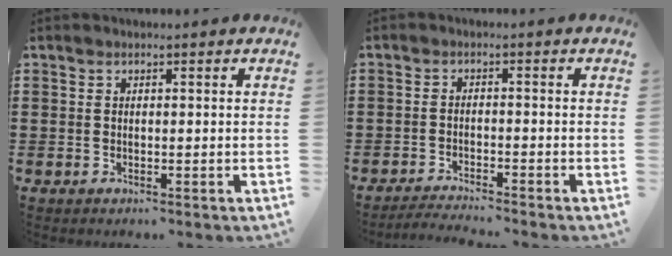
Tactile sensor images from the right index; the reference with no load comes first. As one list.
[{"total": 2.4, "force": [-2.3, -0.3, 0.2], "torque": [-0.005, 0.000, -0.048]}]